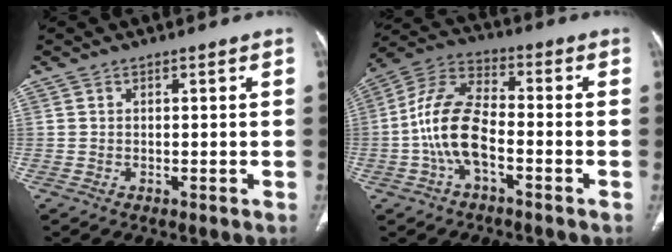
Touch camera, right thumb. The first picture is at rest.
{"total": 12.0, "force": [-3.1, 5.9, 9.9], "torque": [-0.204, 0.039, -0.066]}